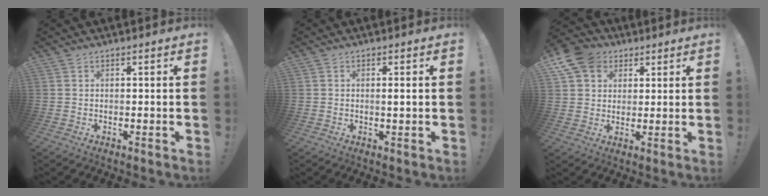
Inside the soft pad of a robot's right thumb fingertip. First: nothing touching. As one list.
[{"total": 1.3, "force": [0.1, 0.1, 1.3], "torque": [-0.015, -0.004, -0.003]}, {"total": 10.2, "force": [4.6, 8.1, 4.0], "torque": [-0.078, -0.017, 0.094]}]